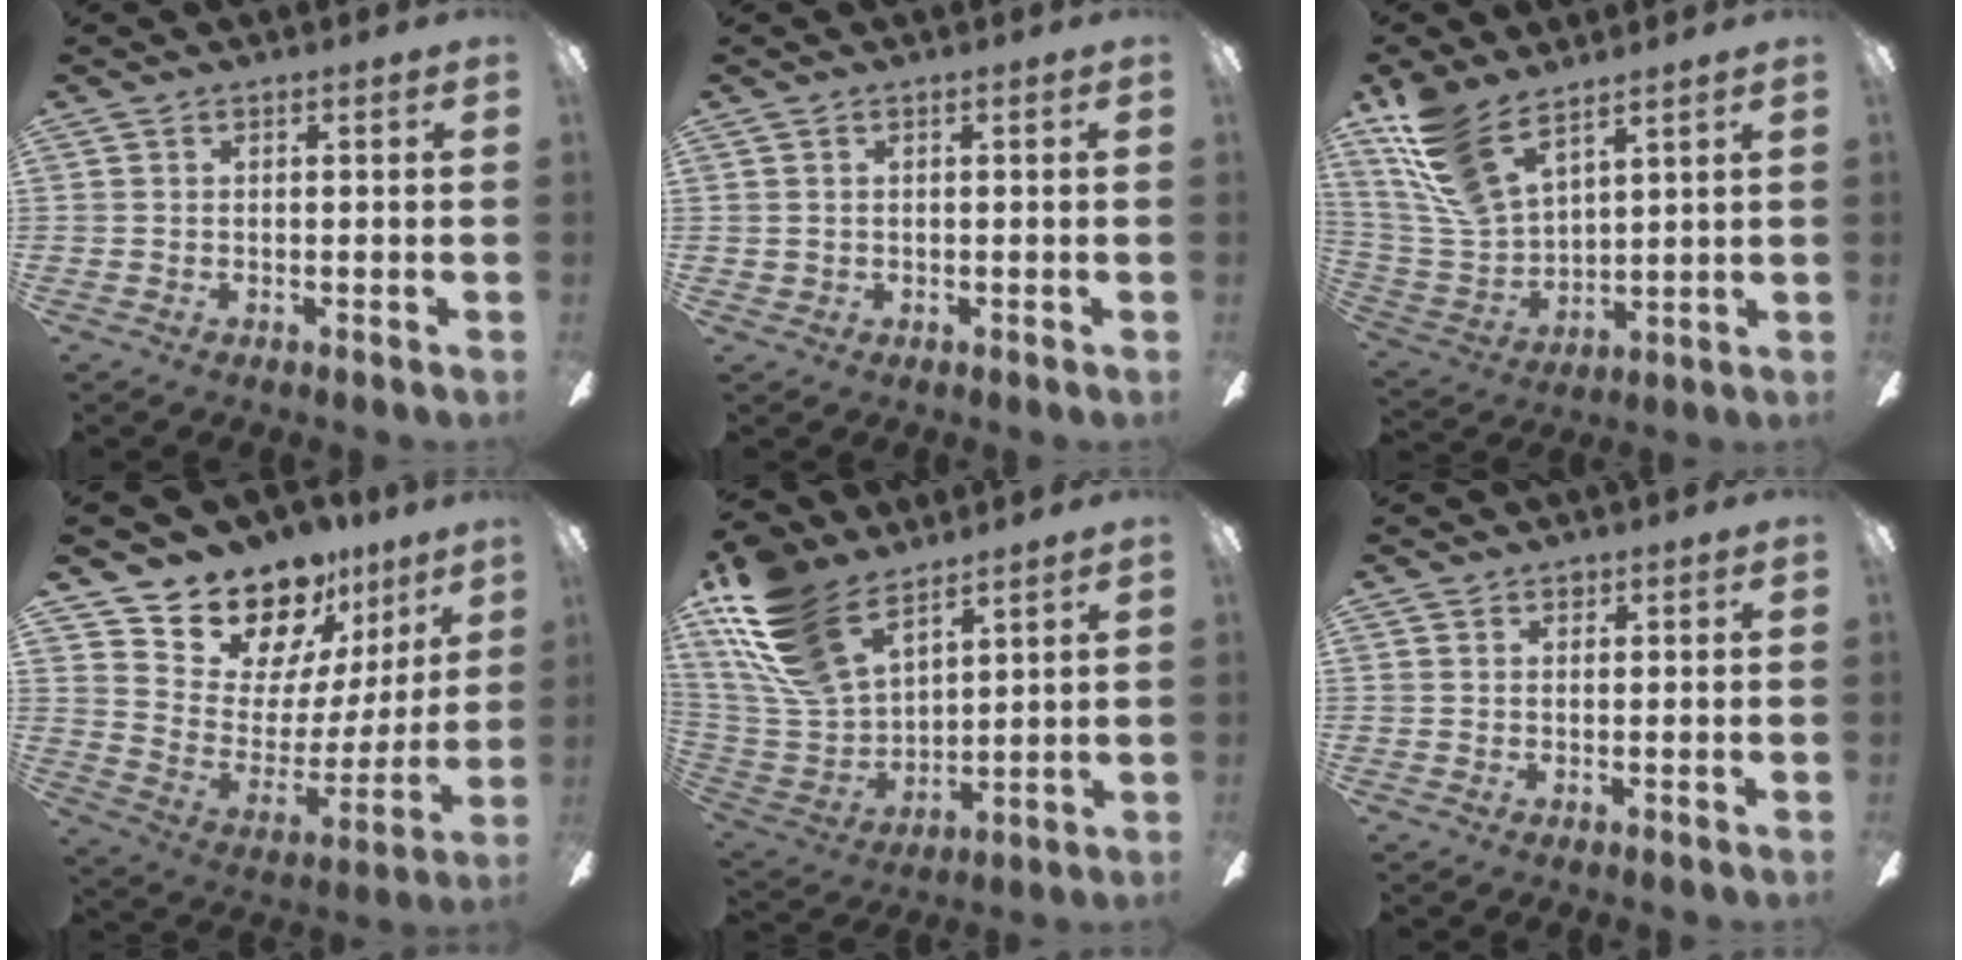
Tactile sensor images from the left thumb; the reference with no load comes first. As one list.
[{"total": 1.1, "force": [0.6, 0.9, 0.1], "torque": [-0.002, 0.004, 0.010]}, {"total": 14.7, "force": [11.0, 5.9, 7.9], "torque": [-0.191, -0.046, 0.209]}, {"total": 16.4, "force": [14.3, 7.2, 3.4], "torque": [-0.085, -0.126, 0.261]}, {"total": 20.4, "force": [13.3, 10.9, 10.9], "torque": [-0.266, -0.060, 0.249]}, {"total": 1.4, "force": [1.0, 0.9, 0.3], "torque": [0.002, -0.002, 0.018]}]